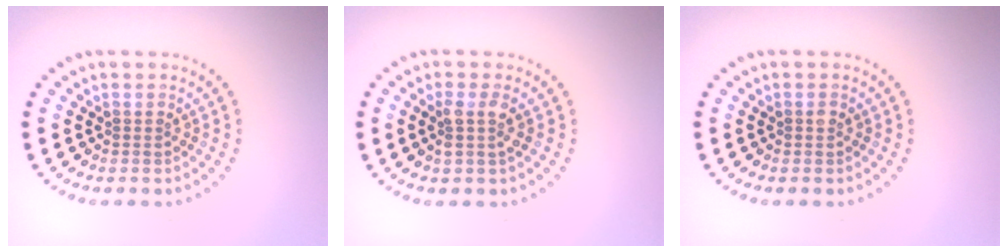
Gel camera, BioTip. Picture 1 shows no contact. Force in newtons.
{"total": 1.7, "press": 1.5, "slide": 0.7}
{"total": 0.5, "press": 0.5, "slide": 0.1}